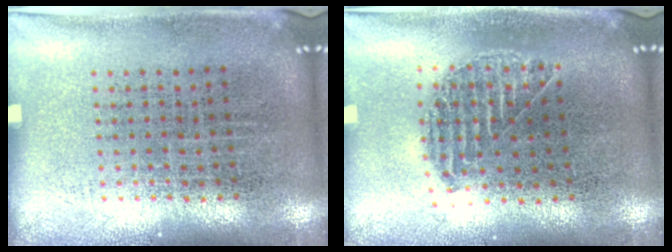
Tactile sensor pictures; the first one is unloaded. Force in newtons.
{"total": 1.0, "press": 0.9, "slide": 0.4}